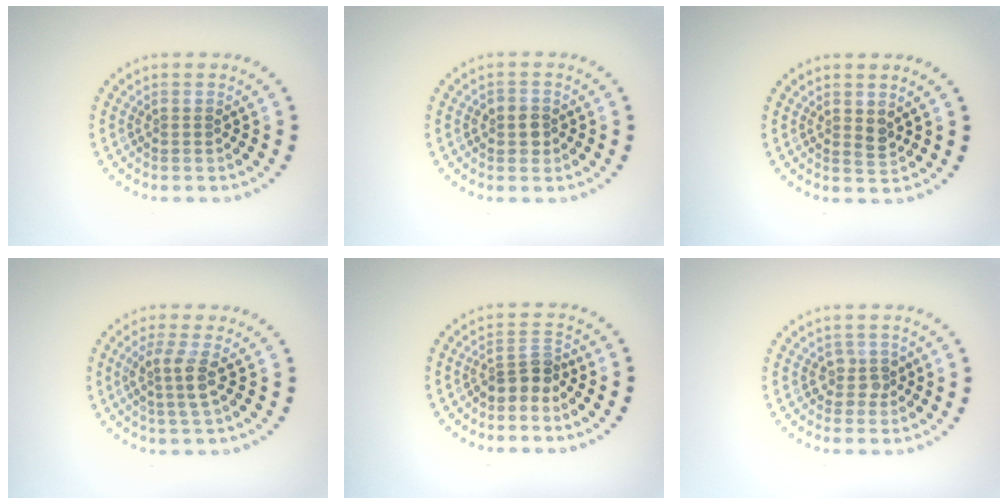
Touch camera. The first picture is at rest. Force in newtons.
{"total": 1.7, "press": 1.6, "slide": 0.3}
{"total": 1.0, "press": 0.9, "slide": 0.5}
{"total": 2.6, "press": 2.0, "slide": 1.6}
{"total": 2.4, "press": 1.9, "slide": 1.5}
{"total": 1.4, "press": 1.2, "slide": 0.8}